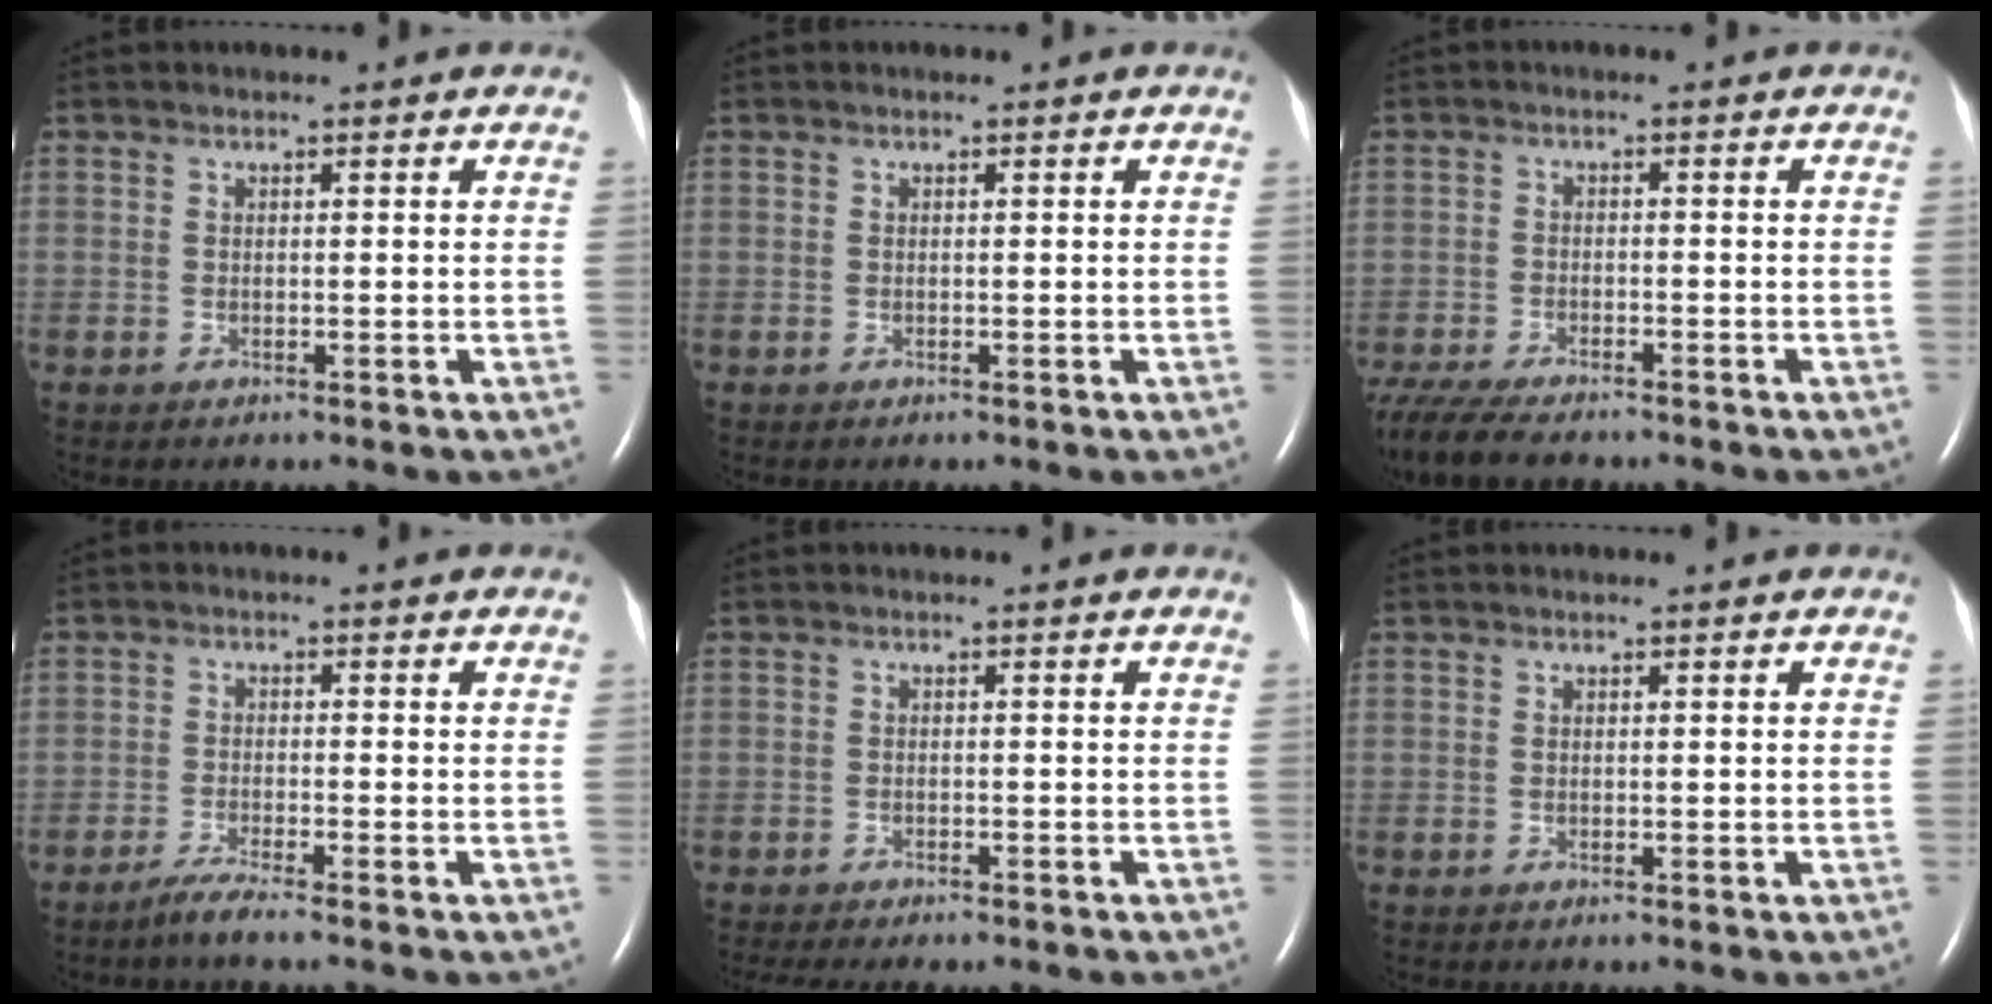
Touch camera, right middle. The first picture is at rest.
{"total": 0.0}
{"total": 11.1, "force": [-9.1, 2.9, 5.7], "torque": [-0.106, -0.021, -0.147]}
{"total": 2.8, "force": [-2.3, -0.5, 1.6], "torque": [-0.045, -0.009, -0.048]}
{"total": 9.0, "force": [-7.7, 2.0, 4.2], "torque": [-0.052, -0.007, -0.098]}
{"total": 0.0}